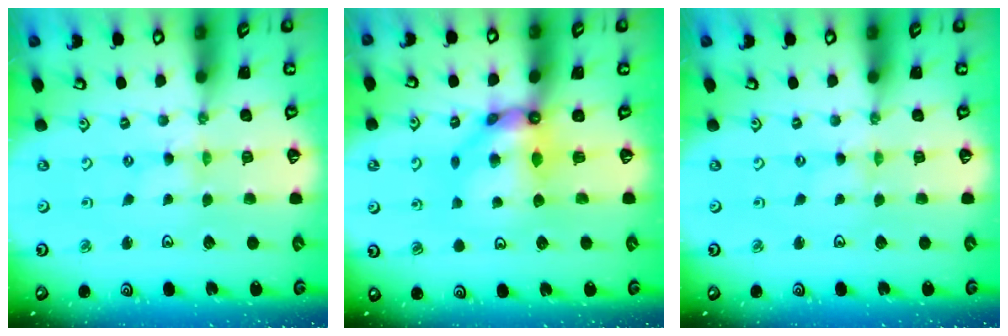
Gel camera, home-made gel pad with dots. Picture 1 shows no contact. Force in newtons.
{"total": 10.2, "press": 10.2, "slide": 1.2}
{"total": 0.0}